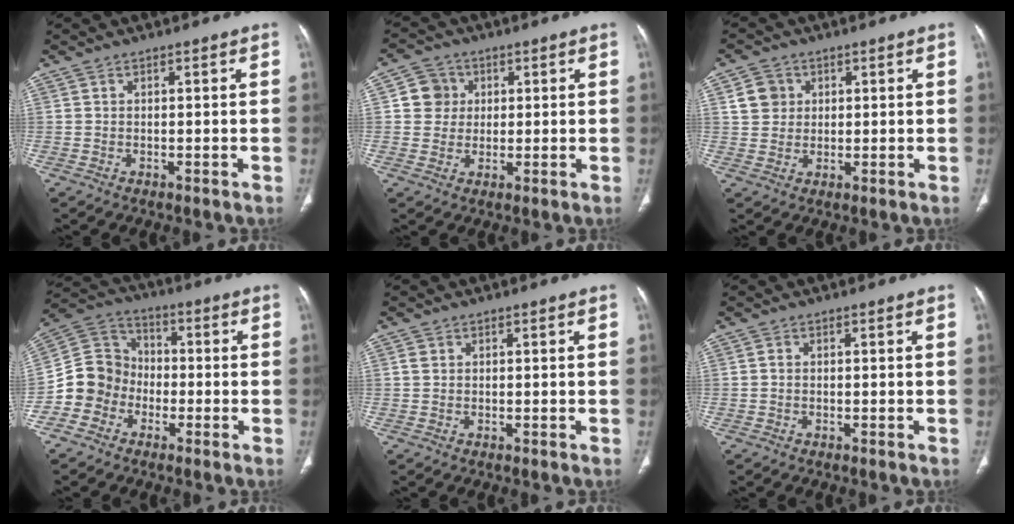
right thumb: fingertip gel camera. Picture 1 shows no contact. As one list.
[{"total": 5.7, "force": [1.2, 5.4, 1.3], "torque": [0.006, 0.004, 0.016]}, {"total": 4.9, "force": [1.6, 4.4, 1.6], "torque": [-0.009, -0.001, 0.028]}, {"total": 10.4, "force": [-3.9, 9.2, 2.8], "torque": [-0.029, 0.054, -0.083]}, {"total": 1.1, "force": [0.3, 0.9, 0.5], "torque": [-0.005, 0.003, 0.006]}, {"total": 0.6, "force": [-0.1, 0.5, 0.4], "torque": [-0.004, 0.002, -0.003]}]